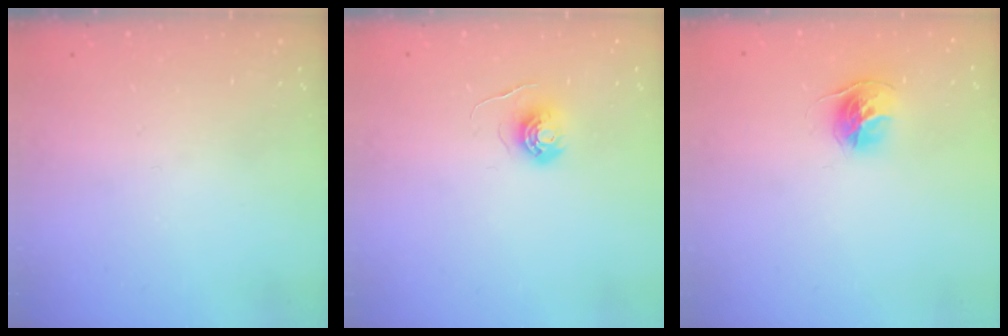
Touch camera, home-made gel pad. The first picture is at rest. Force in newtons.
{"total": 5.8, "press": 5.8, "slide": 0.3}
{"total": 11.1, "press": 11.1, "slide": 0.9}